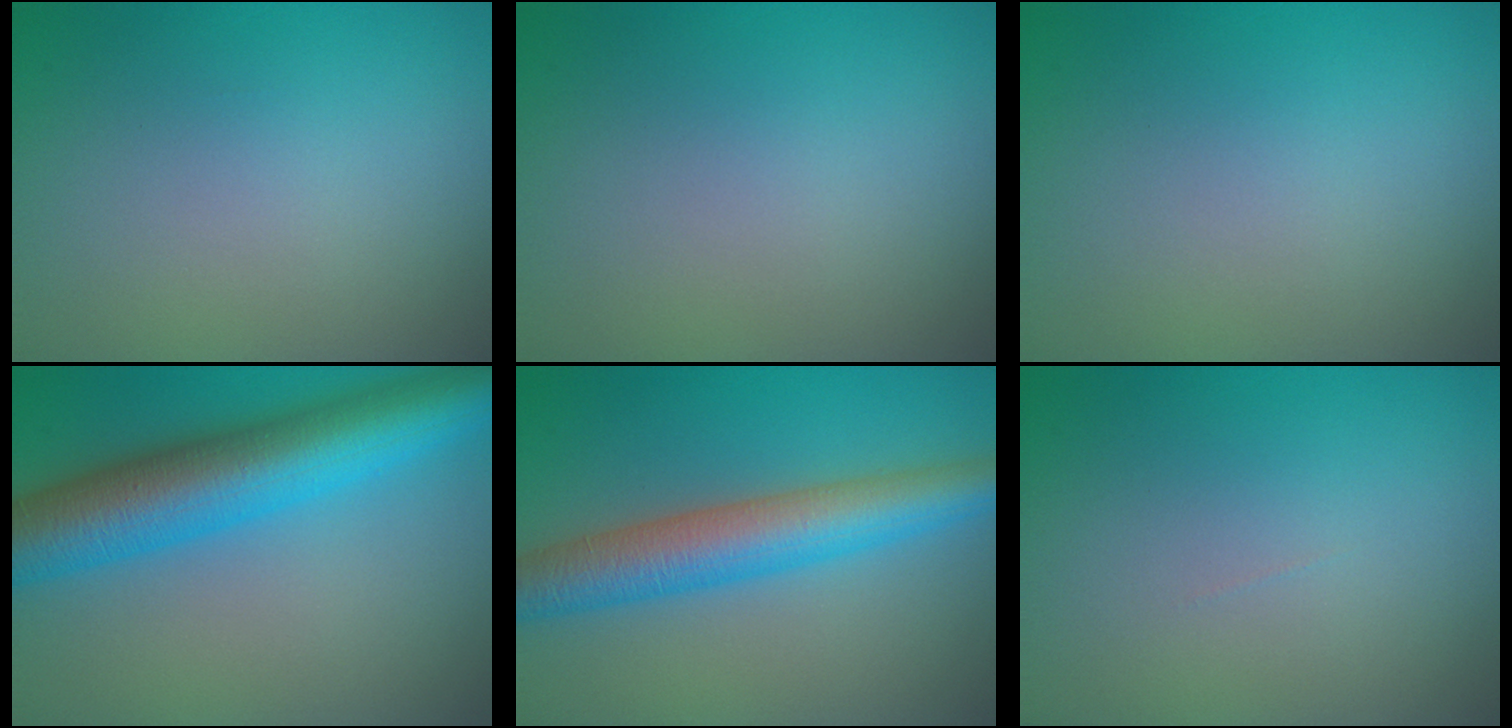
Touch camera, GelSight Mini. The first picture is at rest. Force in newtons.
{"total": 0.0}
{"total": 0.0}
{"total": 10.5, "press": 10.5, "slide": 0.2}
{"total": 7.0, "press": 7.0, "slide": 0.0}
{"total": 0.0}